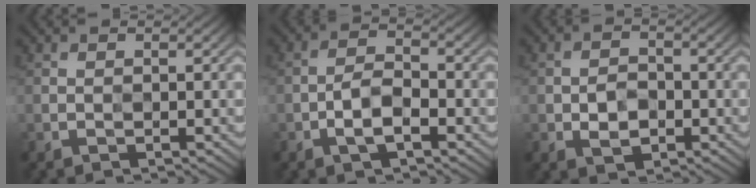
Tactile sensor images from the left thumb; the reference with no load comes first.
{"total": 4.0, "force": [-1.9, 1.9, 3.1], "torque": [-0.059, 0.009, -0.038]}
{"total": 3.2, "force": [-0.7, 2.6, 1.8], "torque": [-0.026, 0.000, -0.016]}